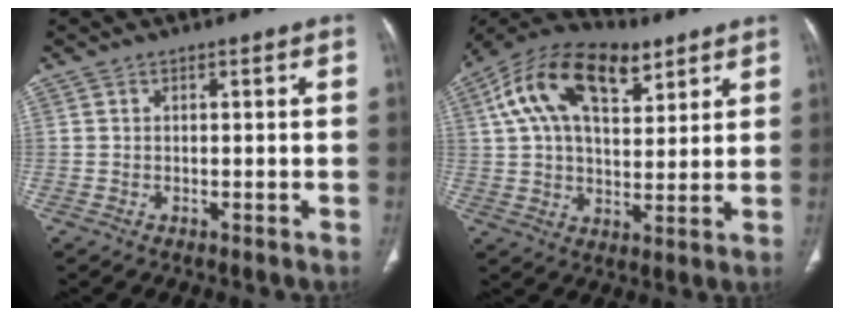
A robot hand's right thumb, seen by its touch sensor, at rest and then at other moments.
{"total": 19.4, "force": [8.8, 10.5, 13.8], "torque": [-0.226, 0.003, 0.147]}